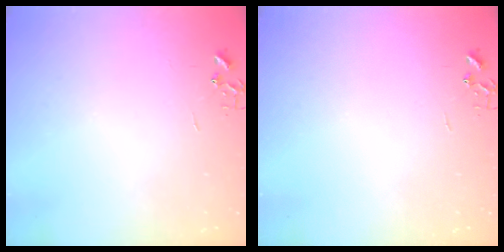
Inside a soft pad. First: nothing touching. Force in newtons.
{"total": 0.0}